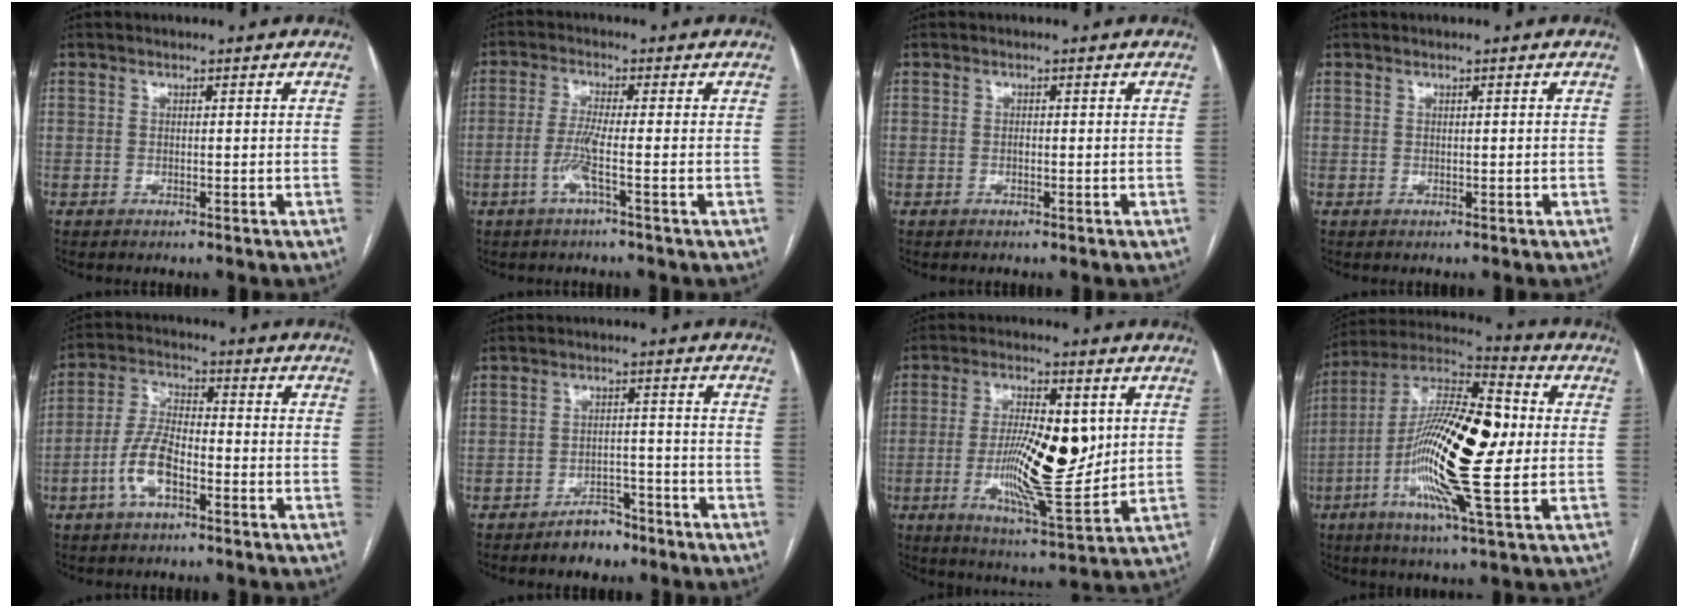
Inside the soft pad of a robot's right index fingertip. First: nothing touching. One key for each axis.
{"total": 4.2, "fx": -1.6, "fy": -0.6, "fz": 3.9, "tx": -0.080, "ty": -0.004, "tz": -0.036}
{"total": 0.5, "fx": -0.2, "fy": 0.3, "fz": 0.4, "tx": -0.010, "ty": 0.001, "tz": -0.005}
{"total": 0.0}
{"total": 7.7, "fx": -3.2, "fy": 3.2, "fz": 6.2, "tx": -0.137, "ty": 0.011, "tz": -0.065}
{"total": 4.5, "fx": -3.5, "fy": 2.5, "fz": 1.3, "tx": -0.010, "ty": 0.011, "tz": -0.052}
{"total": 13.9, "fx": 0.4, "fy": 3.6, "fz": 13.4, "tx": -0.240, "ty": -0.001, "tz": 0.010}
{"total": 21.6, "fx": -1.3, "fy": 3.6, "fz": 21.3, "tx": -0.407, "ty": 0.011, "tz": -0.032}